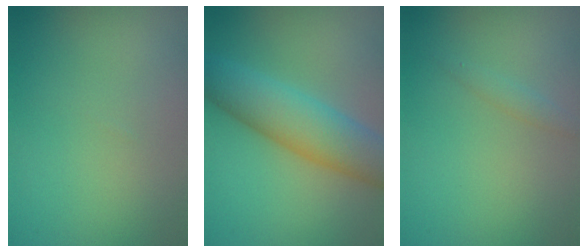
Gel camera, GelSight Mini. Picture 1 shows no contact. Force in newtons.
{"total": 6.9, "press": 6.9, "slide": 0.1}
{"total": 1.0, "press": 1.0, "slide": 0.0}